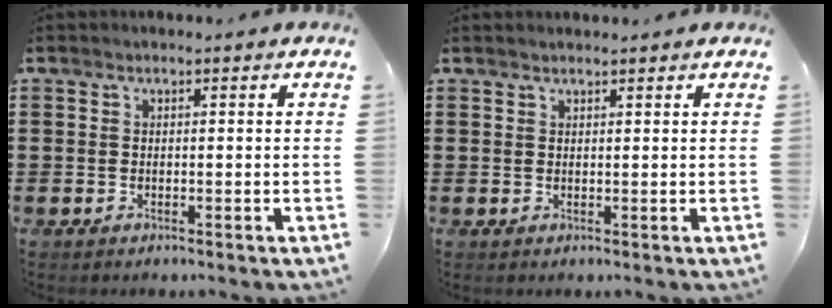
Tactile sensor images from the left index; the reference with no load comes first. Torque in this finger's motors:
{"motor_torque": [2.14, -0.01, 0.07, -0.01]}